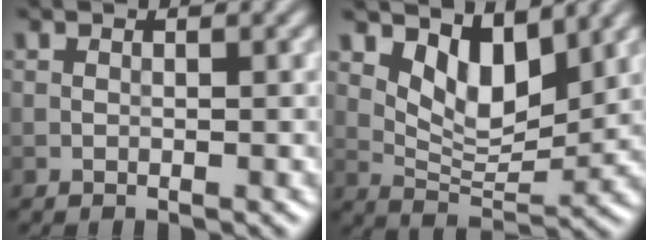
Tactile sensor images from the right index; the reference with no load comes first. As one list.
[{"total": 5.3, "force": [2.9, 2.6, 3.6], "torque": [-0.069, -0.019, 0.053]}]